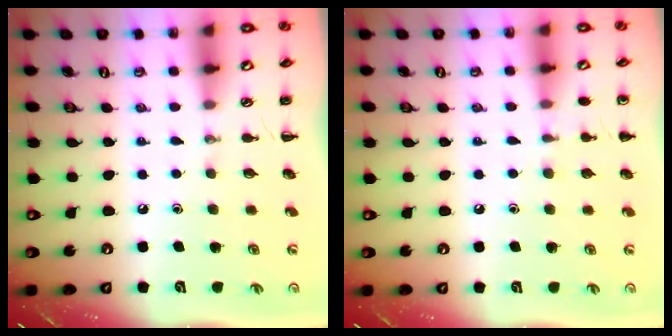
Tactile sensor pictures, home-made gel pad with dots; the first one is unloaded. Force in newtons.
{"total": 5.0, "press": 4.7, "slide": 1.5}